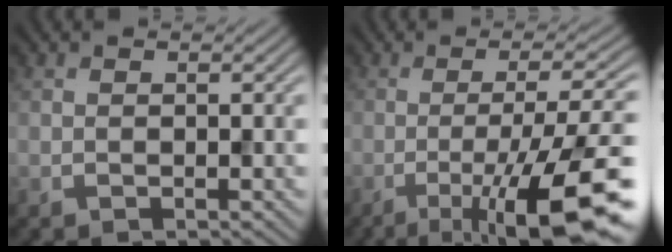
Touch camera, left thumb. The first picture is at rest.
{"total": 14.0, "force": [-5.8, 2.9, 12.4], "torque": [-0.173, 0.009, -0.092]}